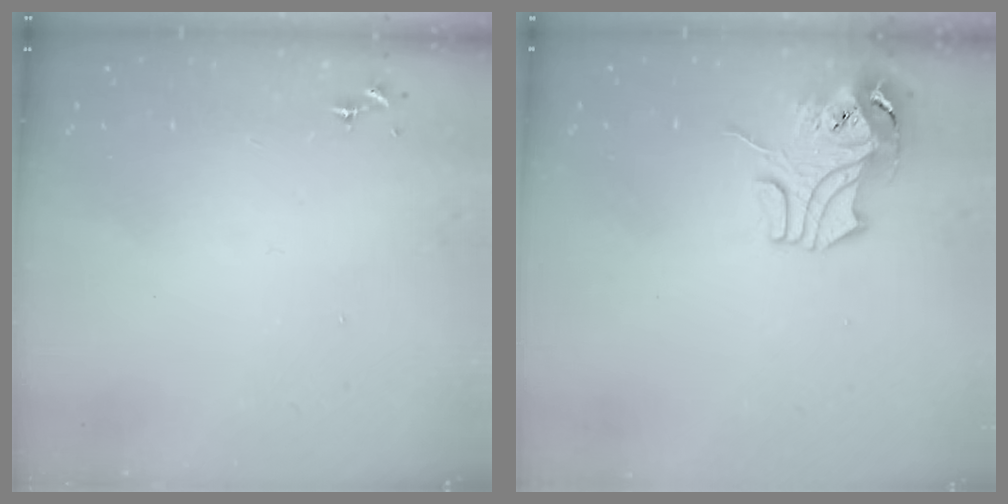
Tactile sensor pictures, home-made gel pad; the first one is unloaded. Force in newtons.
{"total": 10.3, "press": 10.2, "slide": 1.6}